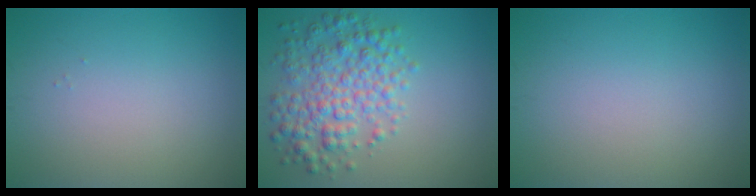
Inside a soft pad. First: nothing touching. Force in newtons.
{"total": 5.5, "press": 5.5, "slide": 0.1}
{"total": 0.0}